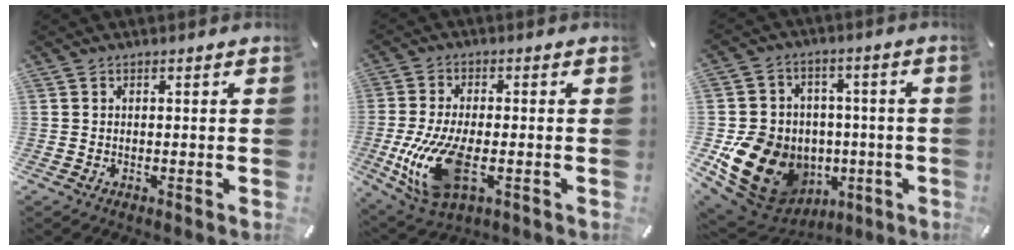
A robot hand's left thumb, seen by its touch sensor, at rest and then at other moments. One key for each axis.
{"total": 14.7, "fx": -3.1, "fy": 7.3, "fz": 12.4, "tx": -0.269, "ty": -0.015, "tz": -0.048}
{"total": 18.6, "fx": -4.6, "fy": 15.5, "fz": 9.3, "tx": -0.163, "ty": 0.015, "tz": -0.051}